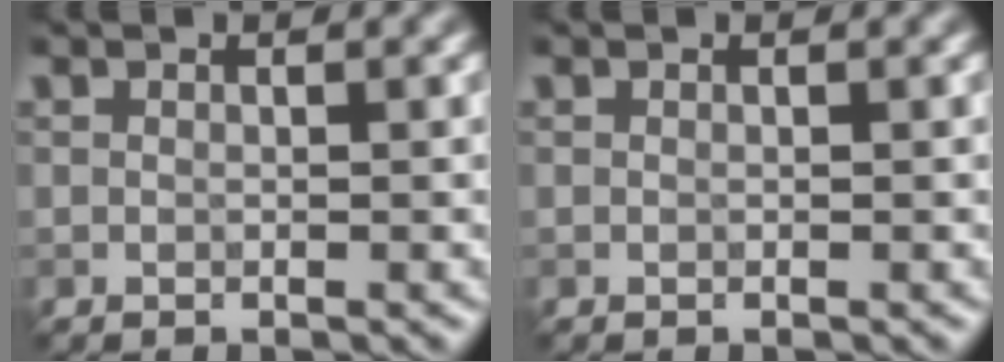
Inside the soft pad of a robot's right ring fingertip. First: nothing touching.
{"total": 0.0}